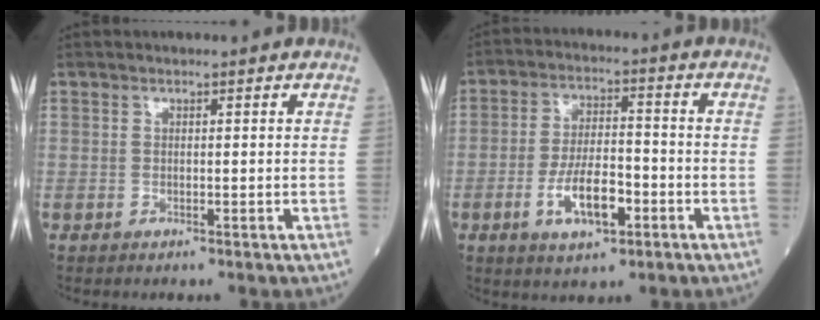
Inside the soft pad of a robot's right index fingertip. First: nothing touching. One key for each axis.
{"total": 8.8, "fx": -3.3, "fy": 3.2, "fz": 7.4, "tx": -0.144, "ty": 0.003, "tz": -0.057}